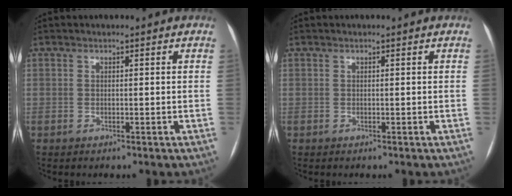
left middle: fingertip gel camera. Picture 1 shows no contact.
{"total": 0.0}